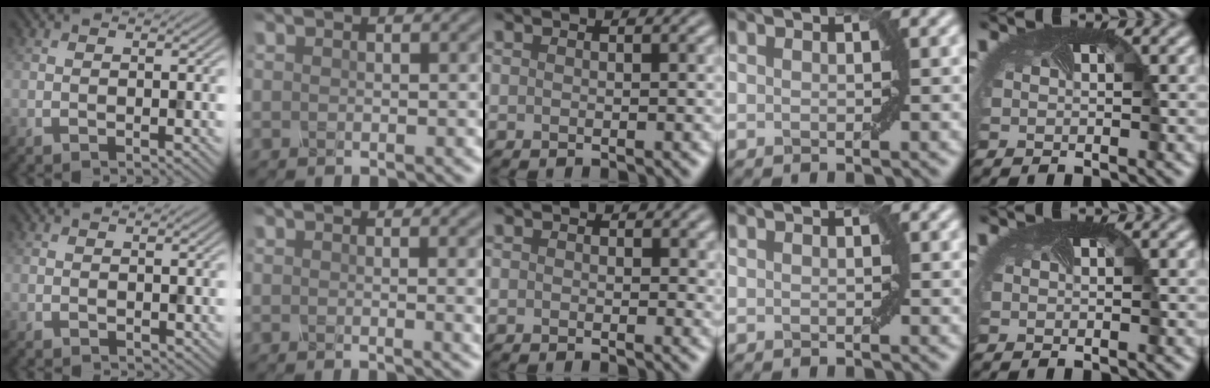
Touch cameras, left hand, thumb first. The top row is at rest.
{"thumb": {"total": 0.6, "force": [0.4, 0.4, 0.1], "torque": [-0.002, -0.004, 0.009]}, "index": {"total": 2.8, "force": [0.2, 1.0, 2.6], "torque": [-0.022, 0.001, 0.000]}, "middle": {"total": 0.9, "force": [0.4, 0.6, 0.5], "torque": [-0.003, -0.001, 0.004]}}